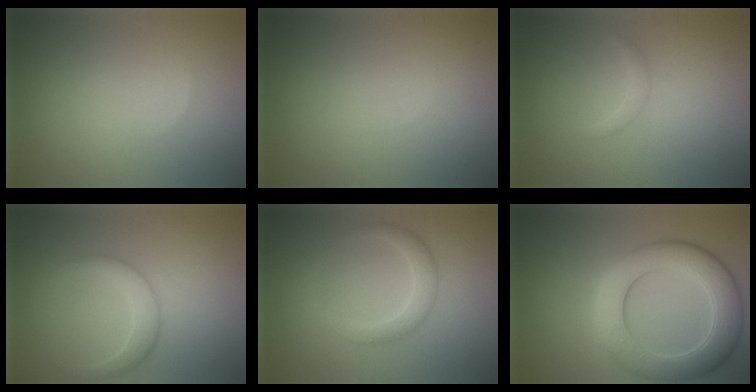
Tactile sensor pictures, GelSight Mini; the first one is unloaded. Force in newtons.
{"total": 0.0}
{"total": 0.8, "press": 0.8, "slide": 0.1}
{"total": 2.4, "press": 2.4, "slide": 0.1}
{"total": 2.2, "press": 2.2, "slide": 0.2}
{"total": 7.2, "press": 7.2, "slide": 0.5}